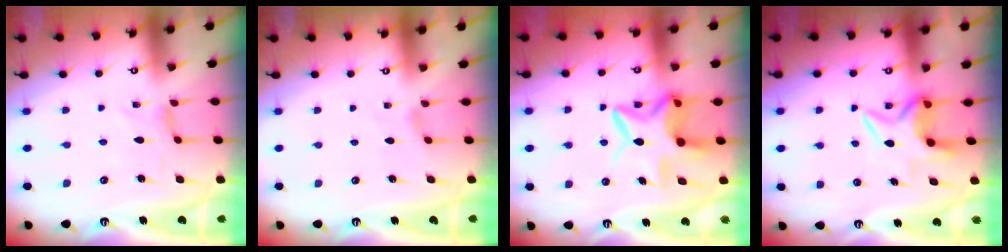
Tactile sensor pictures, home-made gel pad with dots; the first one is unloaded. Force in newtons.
{"total": 0.8, "press": 0.7, "slide": 0.4}
{"total": 11.2, "press": 11.1, "slide": 1.8}
{"total": 6.4, "press": 6.4, "slide": 0.9}